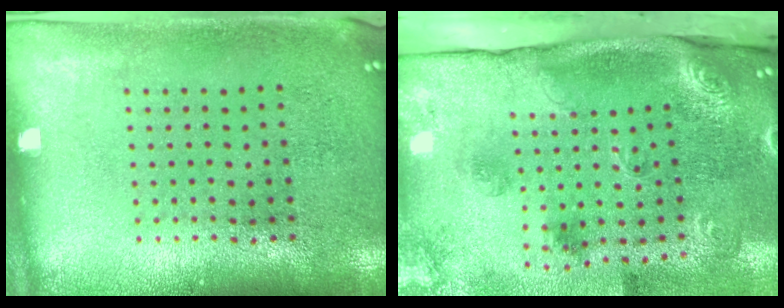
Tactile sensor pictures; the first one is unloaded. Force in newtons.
{"total": 3.1, "press": 2.0, "slide": 2.4}